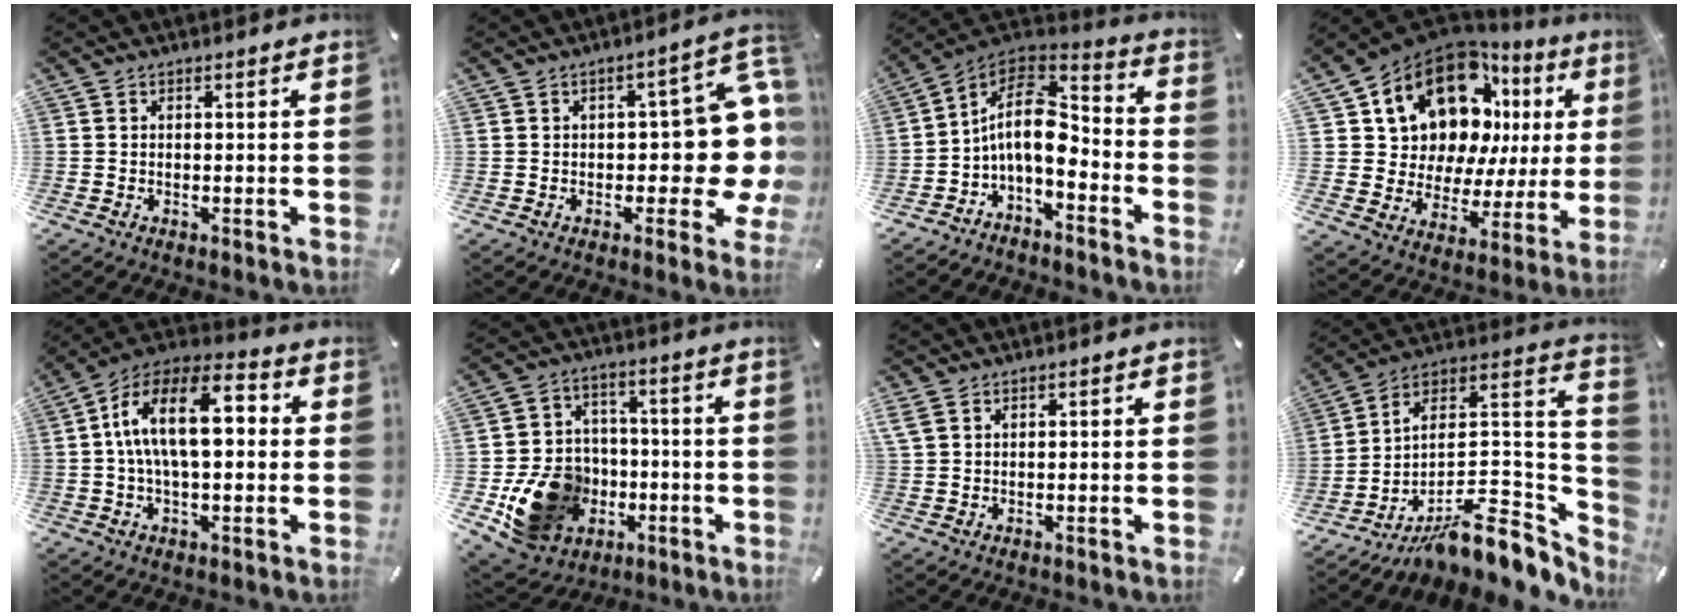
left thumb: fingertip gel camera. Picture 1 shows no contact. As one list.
[{"total": 15.6, "force": [-0.9, 8.0, 13.4], "torque": [-0.144, 0.000, -0.012]}, {"total": 12.4, "force": [-2.3, 7.8, 9.4], "torque": [-0.197, 0.007, -0.040]}, {"total": 17.8, "force": [10.5, 11.2, 8.9], "torque": [-0.144, -0.090, 0.190]}, {"total": 15.5, "force": [1.6, 8.3, 13.0], "torque": [-0.235, 0.001, 0.024]}, {"total": 17.3, "force": [-5.3, 14.3, 8.1], "torque": [-0.143, 0.033, -0.076]}, {"total": 1.9, "force": [1.1, 1.1, 1.1], "torque": [-0.023, 0.001, 0.021]}, {"total": 12.9, "force": [-6.5, 7.4, 8.3], "torque": [-0.090, -0.028, -0.104]}]